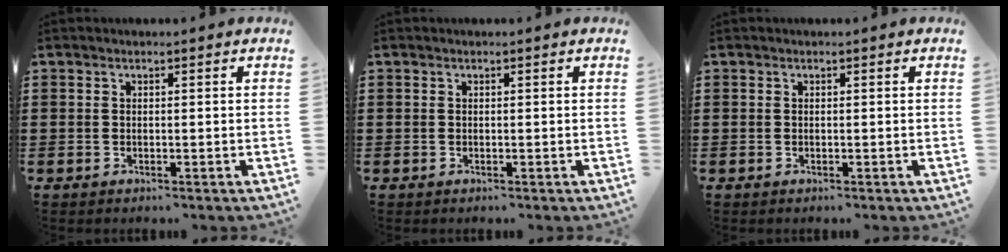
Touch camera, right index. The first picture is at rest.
{"total": 0.0}
{"total": 0.0}